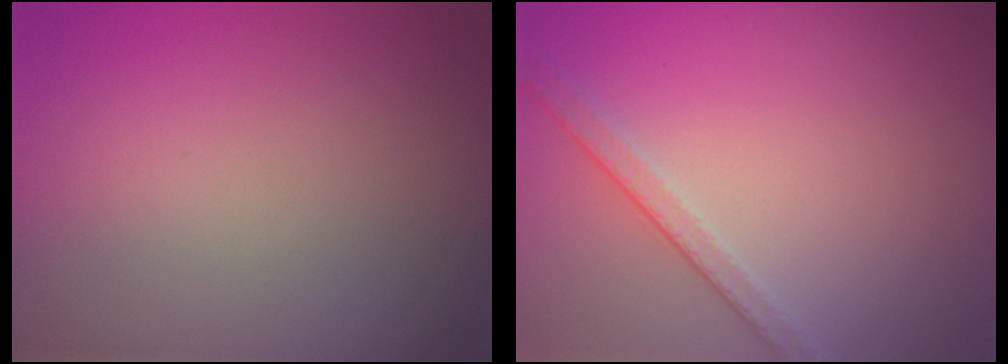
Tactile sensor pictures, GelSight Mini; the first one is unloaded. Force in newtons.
{"total": 2.5, "press": 2.1, "slide": 1.4}